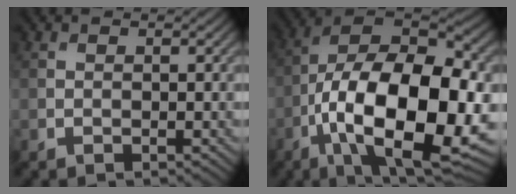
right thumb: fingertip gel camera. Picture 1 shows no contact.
{"total": 20.1, "force": [-5.9, 8.9, 17.1], "torque": [-0.306, -0.009, -0.103]}